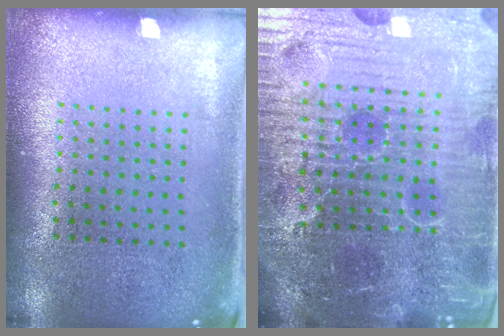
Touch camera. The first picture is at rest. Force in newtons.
{"total": 7.1, "press": 6.3, "slide": 3.2}